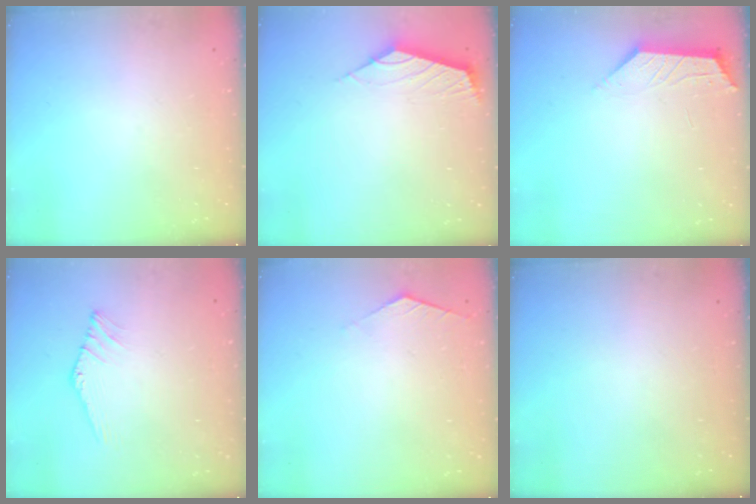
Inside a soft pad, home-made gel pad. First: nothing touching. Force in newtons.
{"total": 2.4, "press": 2.3, "slide": 0.6}
{"total": 1.9, "press": 1.8, "slide": 0.5}
{"total": 0.0}
{"total": 1.4, "press": 1.4, "slide": 0.3}
{"total": 0.0}